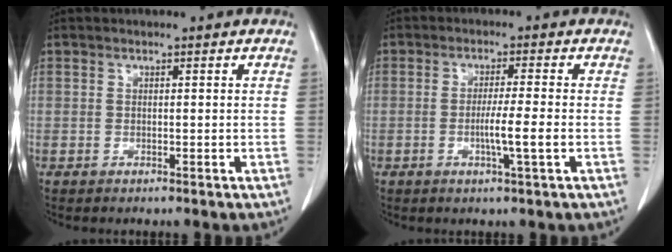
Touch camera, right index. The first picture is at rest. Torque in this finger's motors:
{"motor_torque": [0.73, -0.35, 0.49, 0.11]}